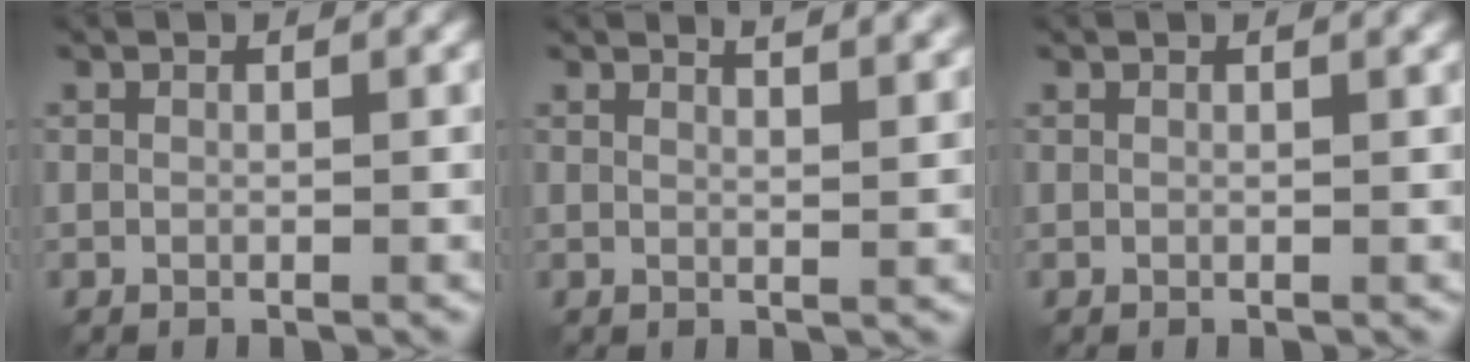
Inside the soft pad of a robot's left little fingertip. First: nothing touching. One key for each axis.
{"total": 5.1, "fx": 4.0, "fy": 1.7, "fz": 2.8, "tx": -0.010, "ty": 0.027, "tz": 0.028}
{"total": 1.0, "fx": 0.8, "fy": 0.3, "fz": 0.5, "tx": -0.005, "ty": 0.004, "tz": 0.008}